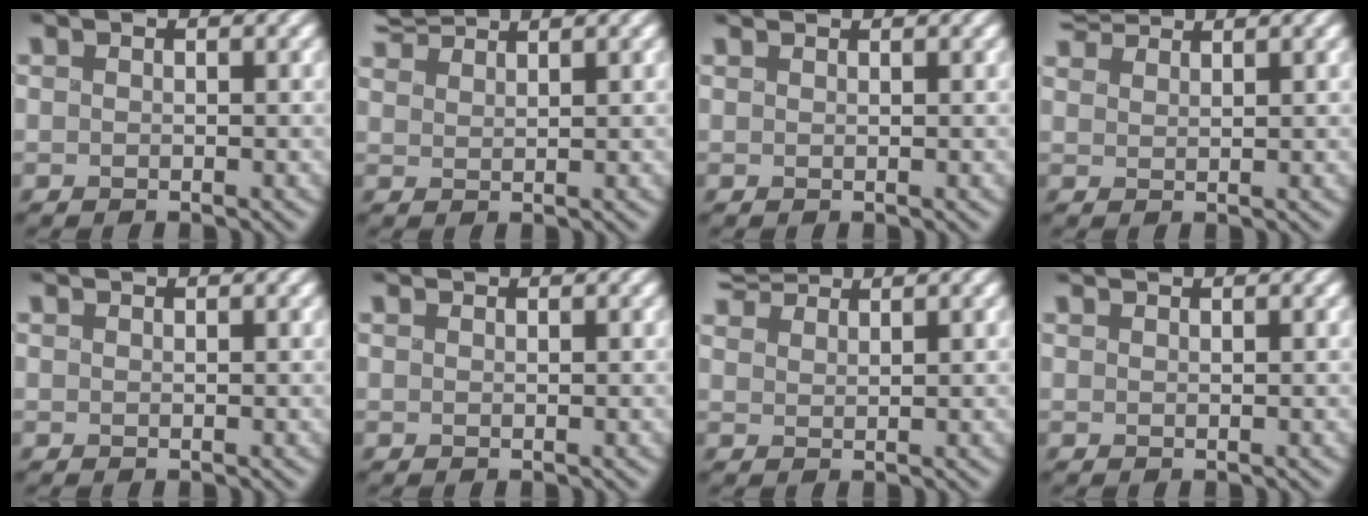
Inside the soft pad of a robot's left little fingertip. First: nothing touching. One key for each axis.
{"total": 3.6, "fx": 3.4, "fy": 0.3, "fz": 1.1, "tx": -0.033, "ty": 0.021, "tz": 0.065}
{"total": 1.1, "fx": 1.1, "fy": -0.1, "fz": 0.1, "tx": -0.005, "ty": 0.010, "tz": 0.021}
{"total": 3.4, "fx": 3.2, "fy": 0.6, "fz": 1.1, "tx": -0.032, "ty": 0.020, "tz": 0.058}
{"total": 1.0, "fx": 1.0, "fy": -0.2, "fz": 0.1, "tx": -0.004, "ty": 0.010, "tz": 0.019}
{"total": 1.4, "fx": 1.3, "fy": 0.0, "fz": 0.3, "tx": -0.009, "ty": 0.012, "tz": 0.023}
{"total": 4.0, "fx": 3.7, "fy": 0.7, "fz": 1.3, "tx": -0.039, "ty": 0.021, "tz": 0.066}
{"total": 1.3, "fx": 1.3, "fy": -0.2, "fz": 0.2, "tx": -0.005, "ty": 0.012, "tz": 0.023}